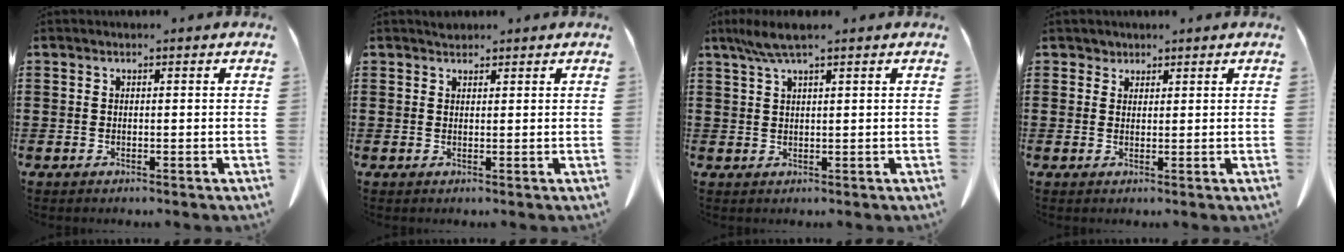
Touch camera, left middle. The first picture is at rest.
{"total": 1.2, "force": [1.0, 0.6, 0.1], "torque": [-0.006, 0.002, 0.021]}
{"total": 3.7, "force": [2.1, 0.4, 3.0], "torque": [-0.060, 0.002, 0.038]}
{"total": 1.6, "force": [1.3, 1.0, 0.1], "torque": [0.001, 0.002, 0.023]}